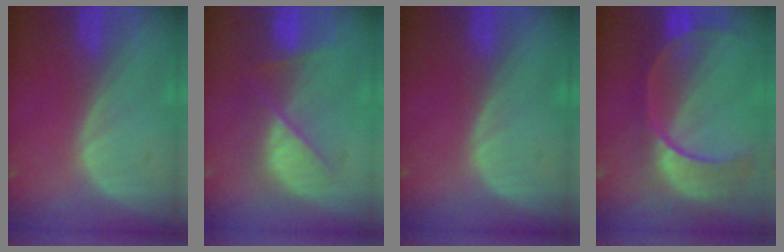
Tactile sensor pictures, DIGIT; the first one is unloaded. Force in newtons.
{"total": 7.4, "press": 7.3, "slide": 1.3}
{"total": 0.0}
{"total": 11.2, "press": 9.3, "slide": 6.1}